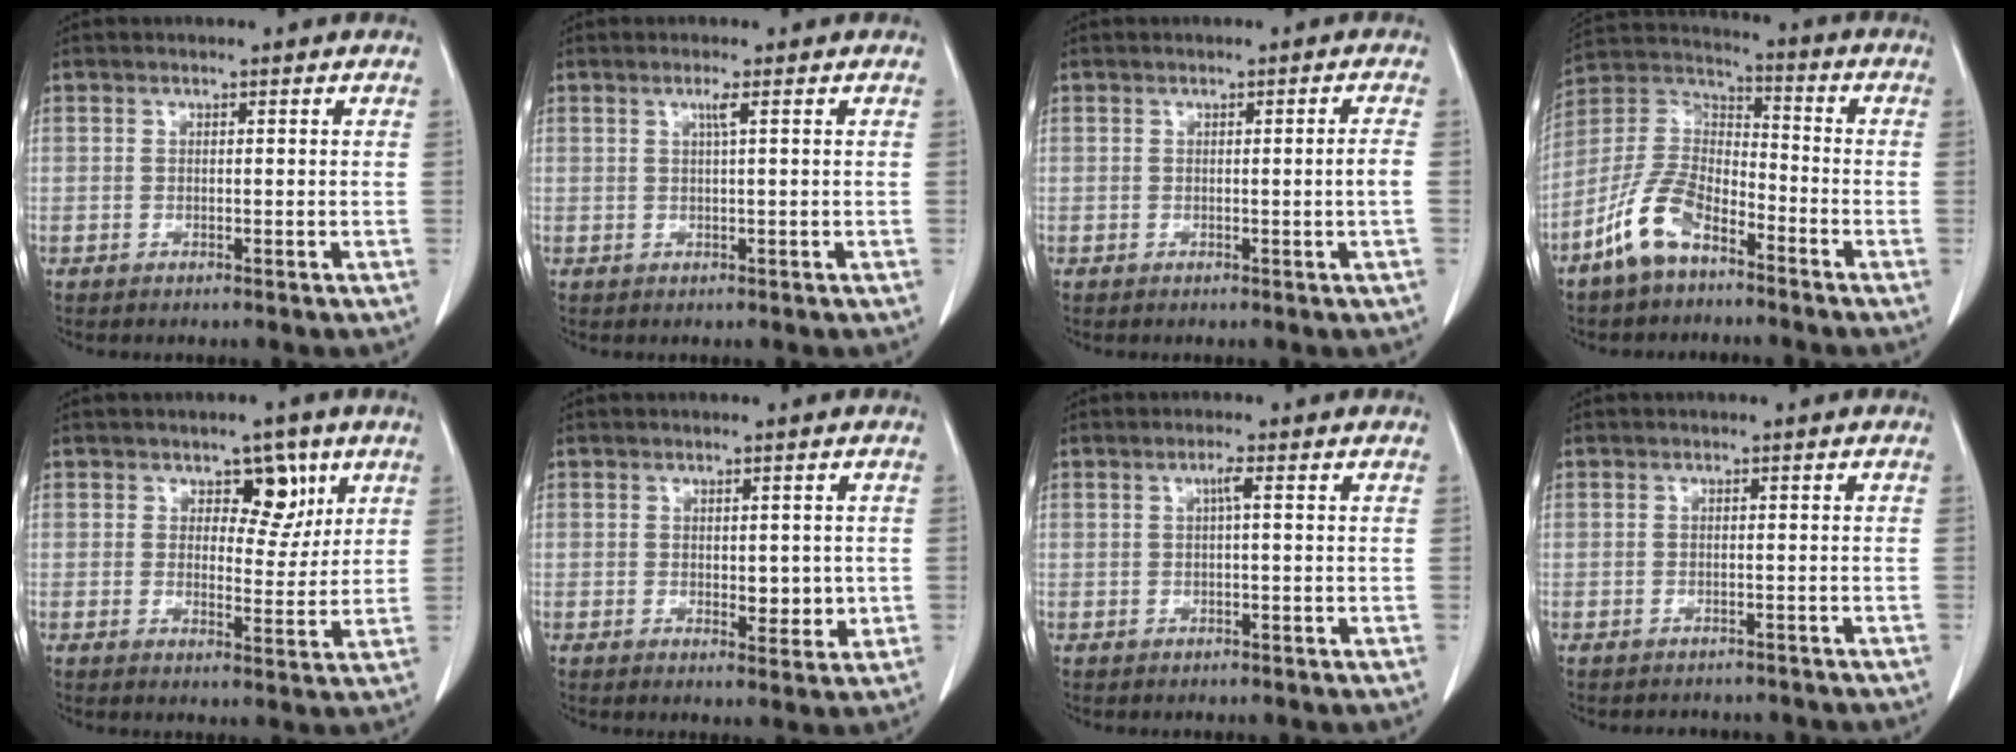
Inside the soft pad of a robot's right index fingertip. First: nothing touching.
{"total": 1.3, "force": [0.5, -0.3, 1.1], "torque": [-0.025, -0.001, 0.010]}
{"total": 1.7, "force": [-0.3, -0.5, 1.6], "torque": [-0.026, -0.003, -0.003]}
{"total": 11.2, "force": [-7.1, 5.0, 7.1], "torque": [-0.165, 0.007, -0.145]}
{"total": 5.7, "force": [2.8, 3.2, 3.7], "torque": [-0.037, 0.003, 0.039]}
{"total": 3.7, "force": [0.0, 1.9, 3.1], "torque": [-0.036, -0.007, 0.006]}
{"total": 1.3, "force": [0.2, -0.1, 1.3], "torque": [-0.026, 0.003, 0.003]}
{"total": 4.9, "force": [-4.4, 2.2, 0.5], "torque": [-0.005, 0.000, -0.047]}